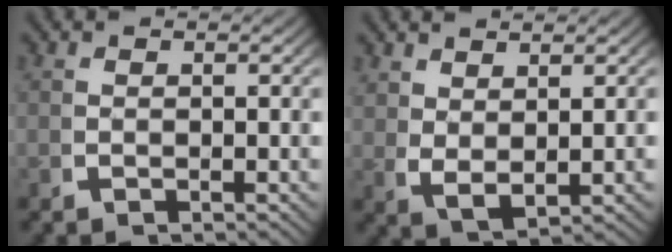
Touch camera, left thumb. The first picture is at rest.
{"total": 3.0, "force": [1.2, 1.6, 2.2], "torque": [-0.052, -0.014, 0.040]}